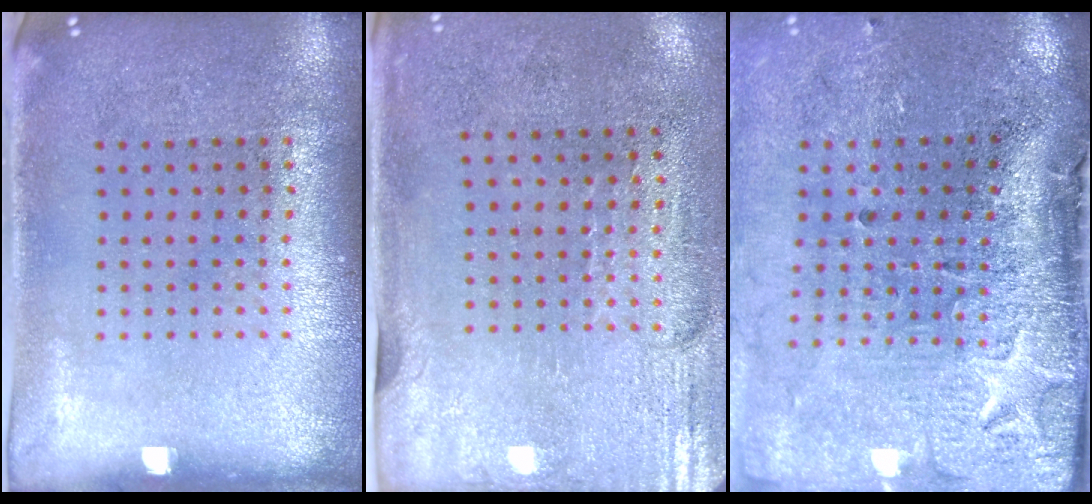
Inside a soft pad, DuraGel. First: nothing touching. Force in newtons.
{"total": 2.9, "press": 2.5, "slide": 1.5}
{"total": 4.5, "press": 3.5, "slide": 2.8}